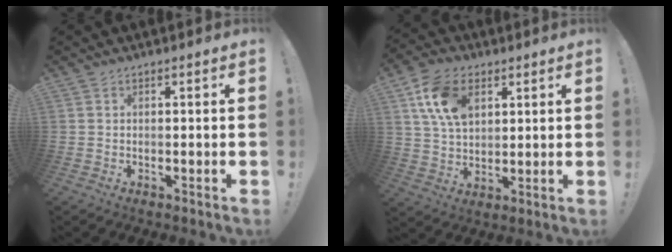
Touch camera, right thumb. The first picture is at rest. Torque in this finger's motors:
{"motor_torque": [-0.59, 1.24, 1.09, 0.44, 0.08]}